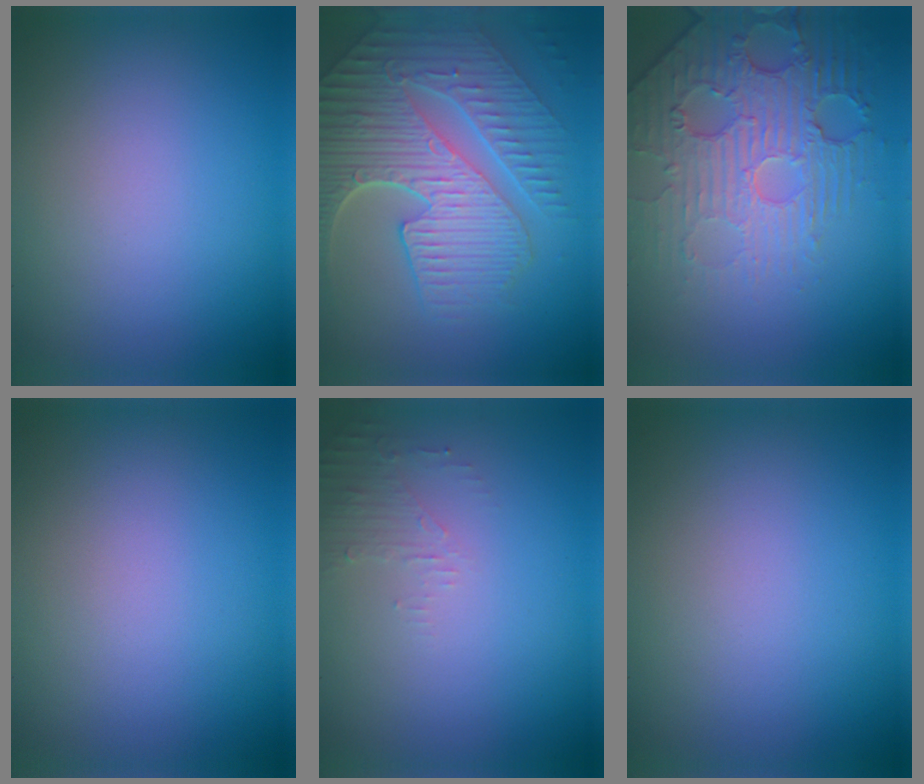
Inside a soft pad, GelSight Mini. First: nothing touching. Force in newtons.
{"total": 9.6, "press": 6.5, "slide": 7.1}
{"total": 4.7, "press": 4.4, "slide": 1.7}
{"total": 0.0}
{"total": 1.6, "press": 1.5, "slide": 0.4}
{"total": 0.0}